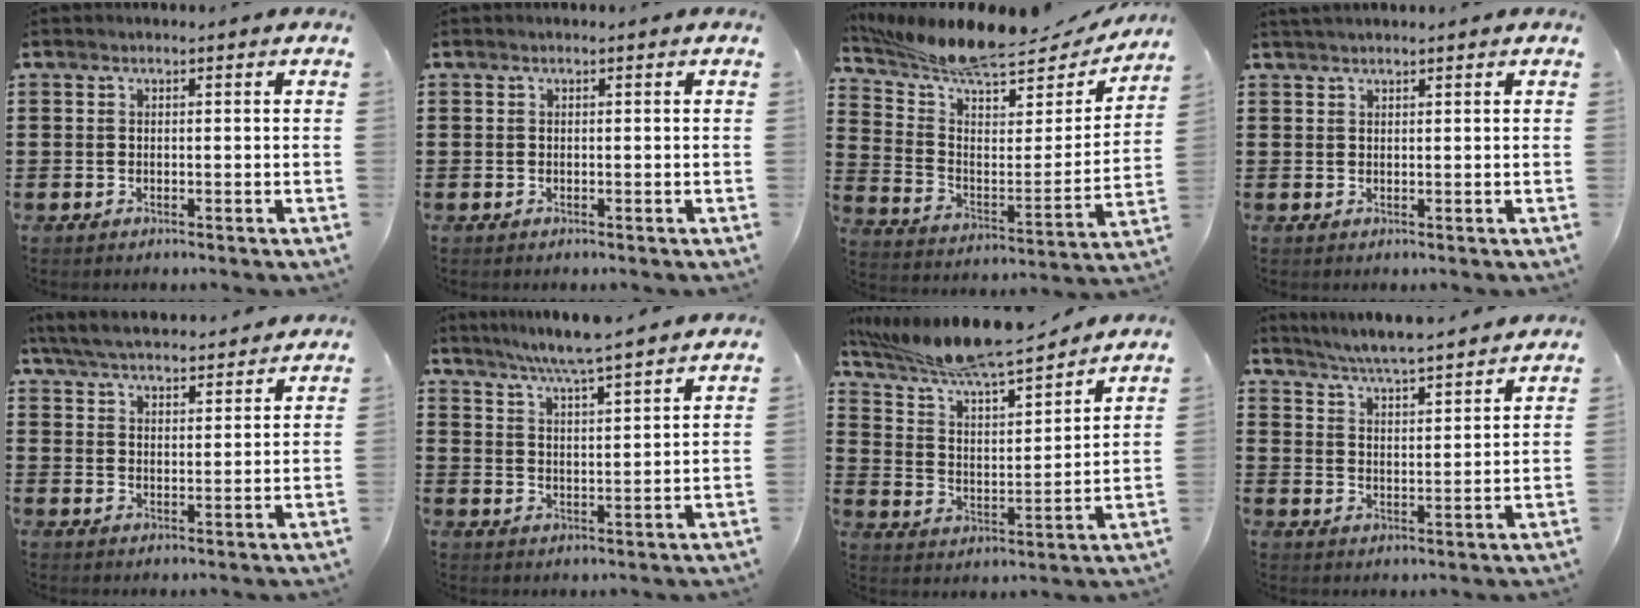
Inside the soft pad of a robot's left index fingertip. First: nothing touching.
{"total": 0.0}
{"total": 10.1, "force": [9.1, 1.0, 4.3], "torque": [-0.115, -0.070, 0.154]}
{"total": 1.2, "force": [1.1, 0.1, 0.3], "torque": [-0.008, 0.001, 0.022]}
{"total": 5.8, "force": [5.5, 0.7, 1.6], "torque": [-0.052, -0.022, 0.099]}
{"total": 5.5, "force": [5.1, -1.0, 1.8], "torque": [-0.054, -0.030, 0.086]}
{"total": 9.3, "force": [8.5, 0.3, 3.8], "torque": [-0.108, -0.059, 0.143]}
{"total": 5.1, "force": [5.0, -0.6, 1.1], "torque": [-0.043, -0.035, 0.084]}